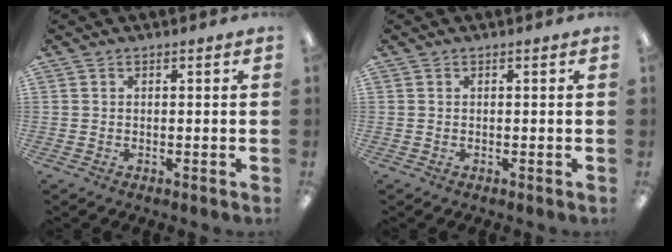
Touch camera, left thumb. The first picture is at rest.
{"total": 0.0}